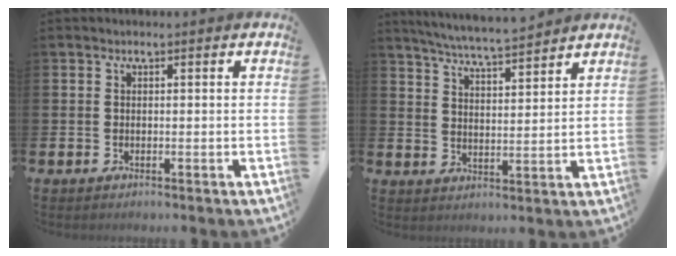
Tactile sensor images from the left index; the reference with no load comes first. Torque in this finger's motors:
{"motor_torque": [-0.01, -0.22, 0.54, 0.17]}